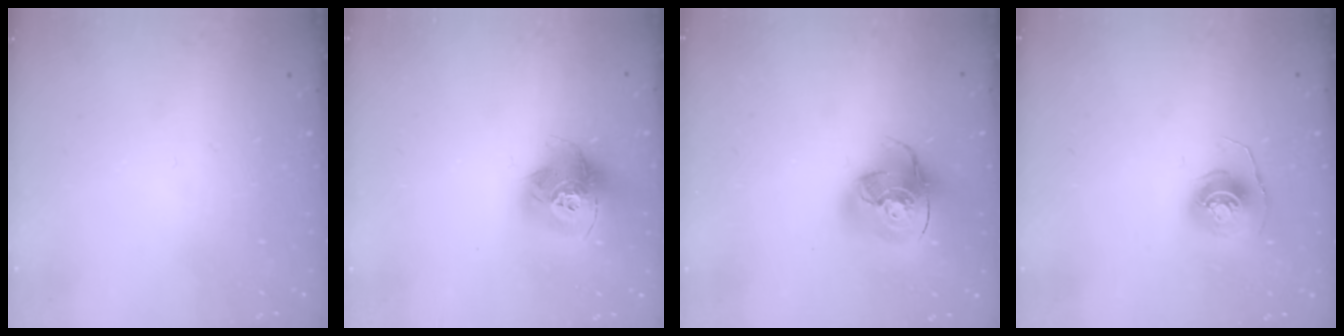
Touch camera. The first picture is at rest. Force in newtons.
{"total": 17.0, "press": 16.9, "slide": 1.5}
{"total": 18.0, "press": 17.8, "slide": 2.8}
{"total": 6.4, "press": 6.4, "slide": 0.6}